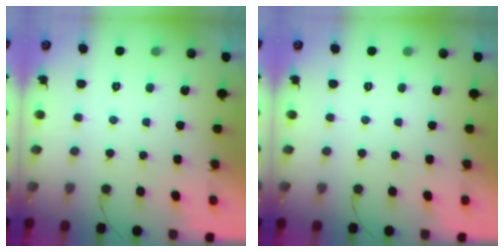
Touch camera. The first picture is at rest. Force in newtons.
{"total": 0.0}